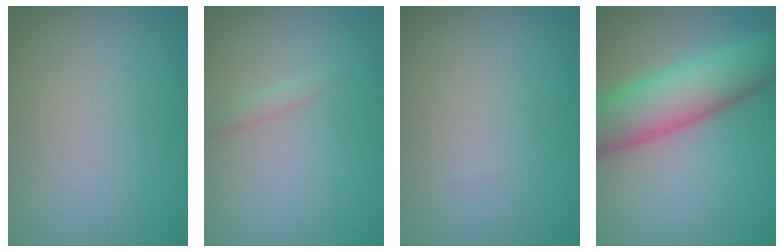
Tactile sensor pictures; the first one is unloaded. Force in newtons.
{"total": 0.7, "press": 0.7, "slide": 0.1}
{"total": 0.0}
{"total": 8.5, "press": 8.5, "slide": 0.2}